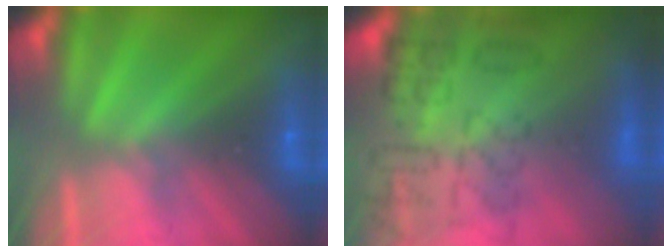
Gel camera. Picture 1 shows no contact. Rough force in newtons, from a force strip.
{"total": 9.4}